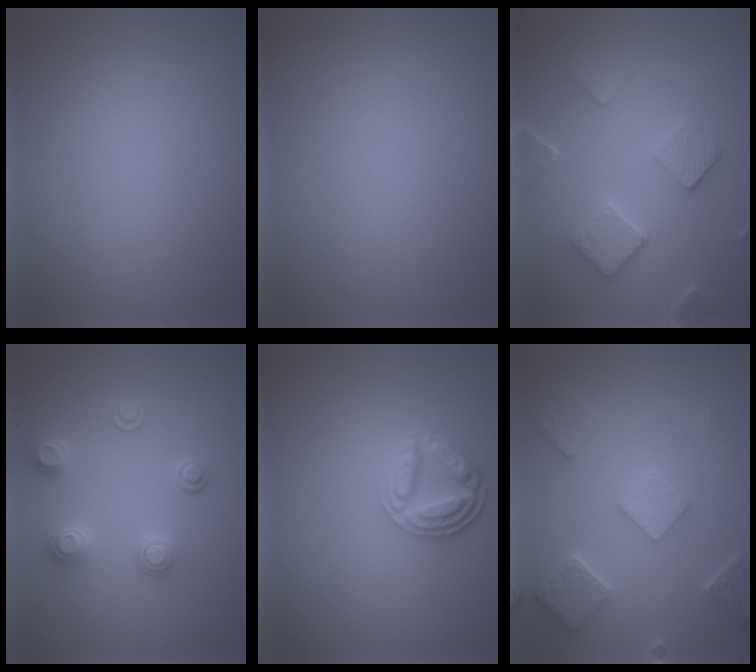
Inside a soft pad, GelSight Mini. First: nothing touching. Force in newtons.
{"total": 0.0}
{"total": 4.4, "press": 3.7, "slide": 2.4}
{"total": 2.6, "press": 2.6, "slide": 0.2}
{"total": 3.7, "press": 3.3, "slide": 1.7}
{"total": 4.8, "press": 3.7, "slide": 3.0}